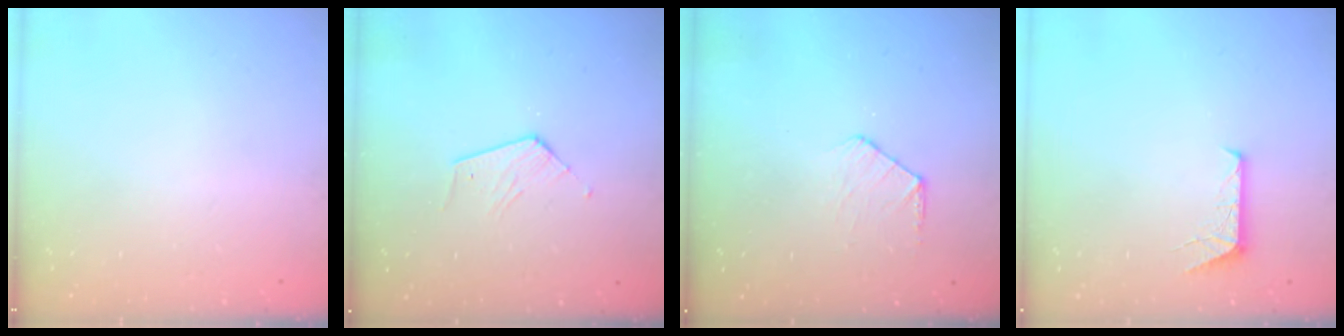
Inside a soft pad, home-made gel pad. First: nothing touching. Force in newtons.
{"total": 5.3, "press": 5.2, "slide": 0.5}
{"total": 6.3, "press": 6.2, "slide": 0.7}
{"total": 6.1, "press": 6.1, "slide": 0.6}